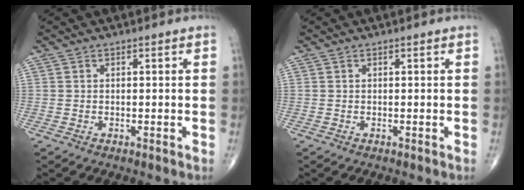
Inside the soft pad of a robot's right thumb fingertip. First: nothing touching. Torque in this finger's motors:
{"motor_torque": [0.03, 0.03, 0.00, 0.00, 0.01]}